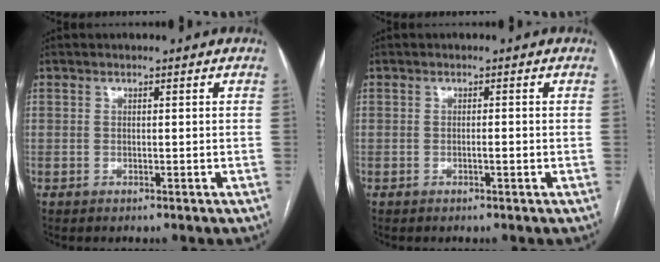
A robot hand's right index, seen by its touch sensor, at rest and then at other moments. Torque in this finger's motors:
{"motor_torque": [0.38, -0.05, 0.03, 0.03]}